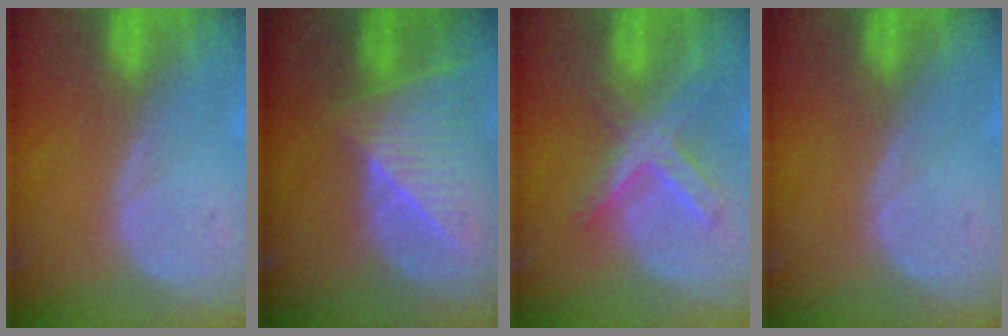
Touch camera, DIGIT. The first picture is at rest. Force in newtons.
{"total": 8.6, "press": 7.7, "slide": 3.8}
{"total": 7.2, "press": 6.4, "slide": 3.4}
{"total": 0.0}